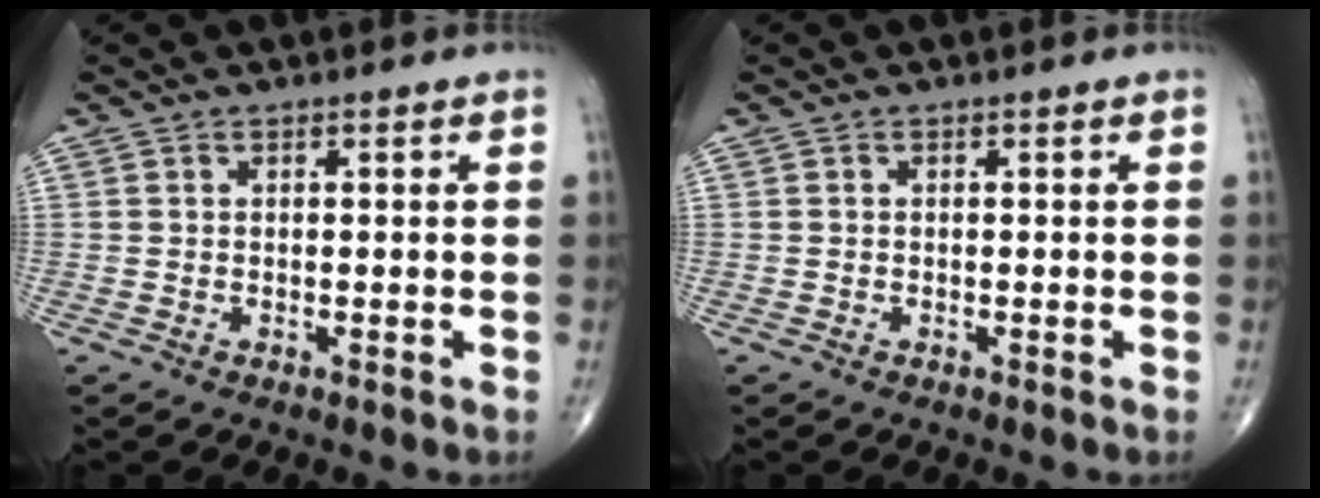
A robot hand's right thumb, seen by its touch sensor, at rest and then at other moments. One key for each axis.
{"total": 0.0}